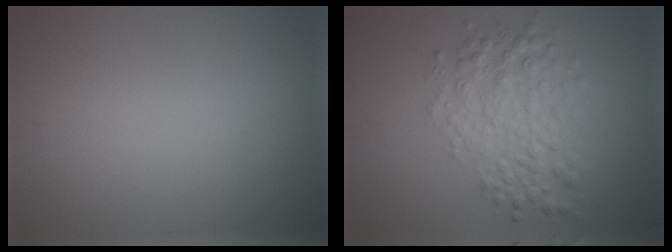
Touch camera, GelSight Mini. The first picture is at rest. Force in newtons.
{"total": 4.6, "press": 4.6, "slide": 0.1}